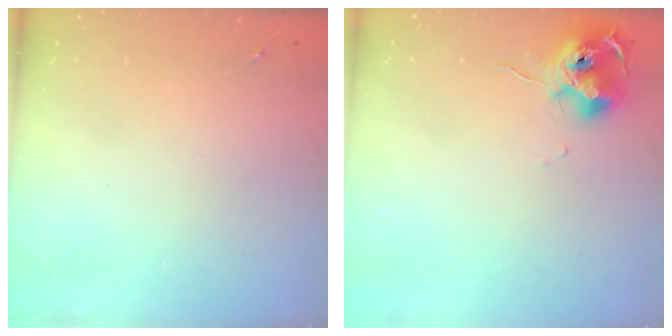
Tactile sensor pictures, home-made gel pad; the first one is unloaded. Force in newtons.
{"total": 10.6, "press": 10.5, "slide": 0.8}